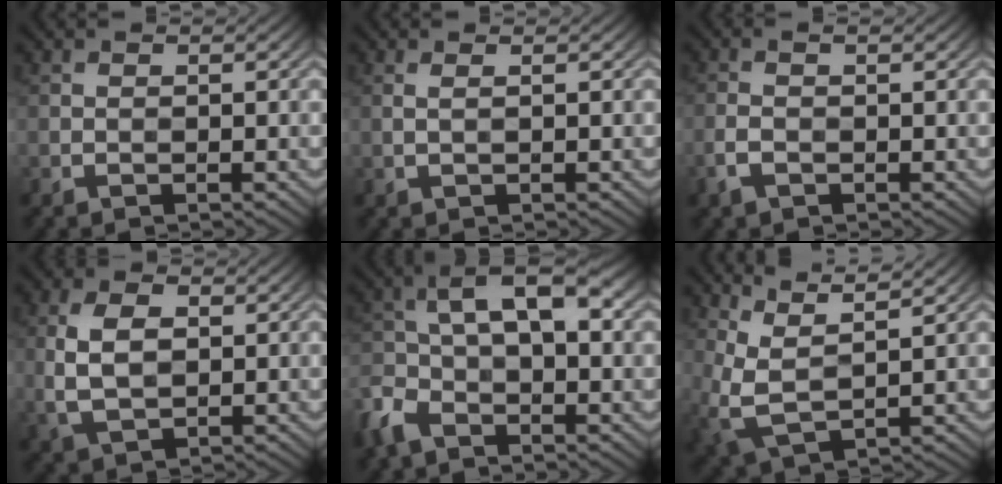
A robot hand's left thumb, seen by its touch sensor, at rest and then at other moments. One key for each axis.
{"total": 0.8, "fx": 0.4, "fy": 0.1, "fz": 0.7, "tx": -0.016, "ty": 0.001, "tz": 0.005}
{"total": 2.1, "fx": -0.7, "fy": 1.0, "fz": 1.7, "tx": -0.045, "ty": -0.001, "tz": -0.016}
{"total": 6.2, "fx": 0.7, "fy": 3.8, "fz": 4.8, "tx": -0.111, "ty": 0.000, "tz": 0.013}
{"total": 9.9, "fx": -2.0, "fy": 5.4, "fz": 8.1, "tx": -0.172, "ty": 0.003, "tz": -0.057}
{"total": 7.0, "fx": 3.7, "fy": 2.5, "fz": 5.4, "tx": -0.138, "ty": 0.000, "tz": 0.076}